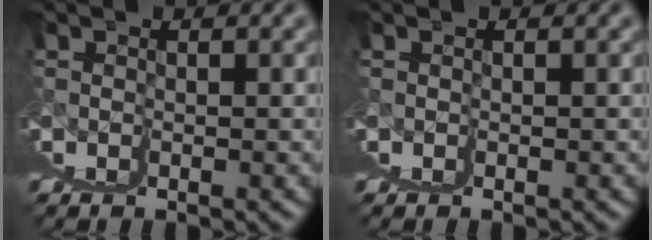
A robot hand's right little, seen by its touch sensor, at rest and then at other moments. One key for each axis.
{"total": 0.0}